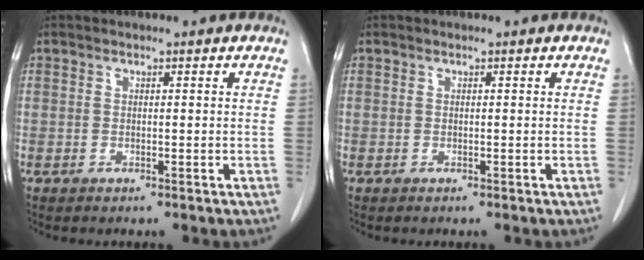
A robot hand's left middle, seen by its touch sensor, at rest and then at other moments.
{"total": 0.0}